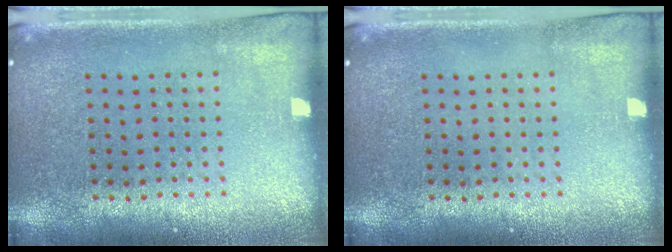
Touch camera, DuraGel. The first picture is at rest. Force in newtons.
{"total": 0.0}